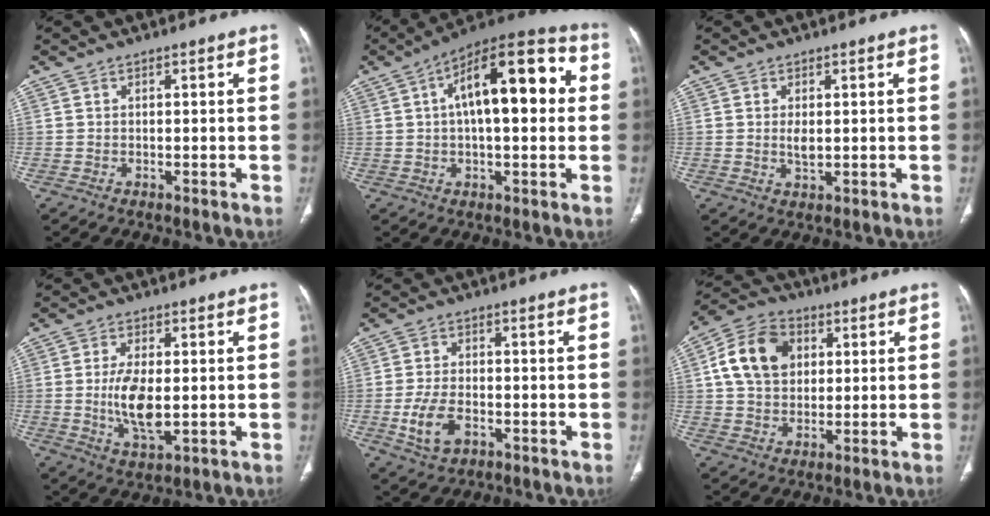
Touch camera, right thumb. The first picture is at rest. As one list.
[{"total": 18.7, "force": [3.2, 7.8, 16.7], "torque": [-0.230, 0.035, 0.039]}, {"total": 2.3, "force": [0.2, 1.1, 2.0], "torque": [-0.038, -0.005, 0.007]}, {"total": 8.6, "force": [-0.5, 3.8, 7.7], "torque": [-0.149, -0.012, -0.004]}, {"total": 6.8, "force": [-2.3, 4.0, 5.0], "torque": [-0.102, 0.009, -0.038]}, {"total": 12.8, "force": [3.0, 9.6, 8.0], "torque": [-0.126, 0.010, 0.047]}]